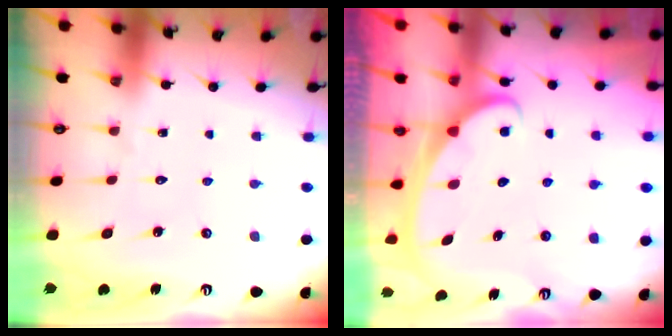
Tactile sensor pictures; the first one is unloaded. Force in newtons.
{"total": 2.6, "press": 2.6, "slide": 0.4}